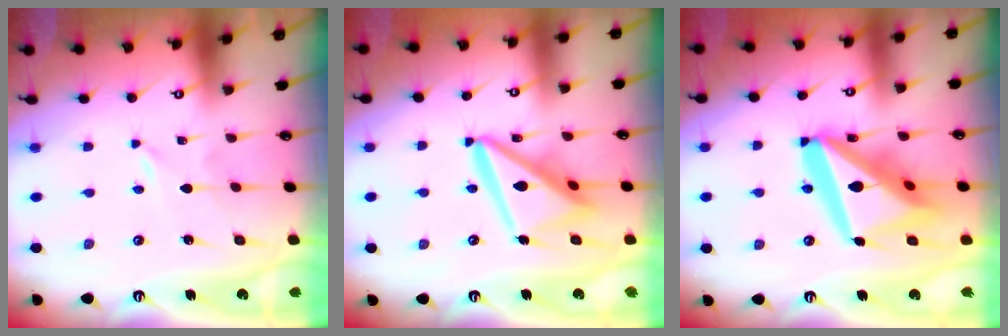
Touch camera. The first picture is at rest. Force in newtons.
{"total": 16.1, "press": 16.0, "slide": 1.8}
{"total": 23.3, "press": 23.1, "slide": 2.9}